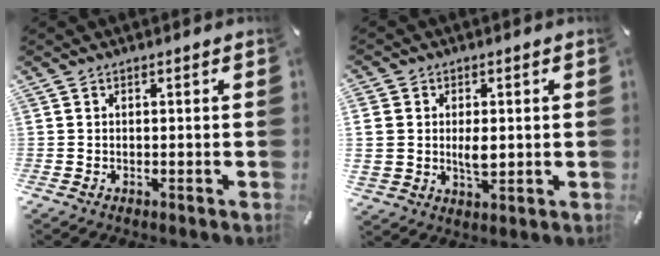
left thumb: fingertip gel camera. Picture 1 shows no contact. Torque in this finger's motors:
{"motor_torque": [2.16, 2.84, 1.98, 0.00, 0.66]}